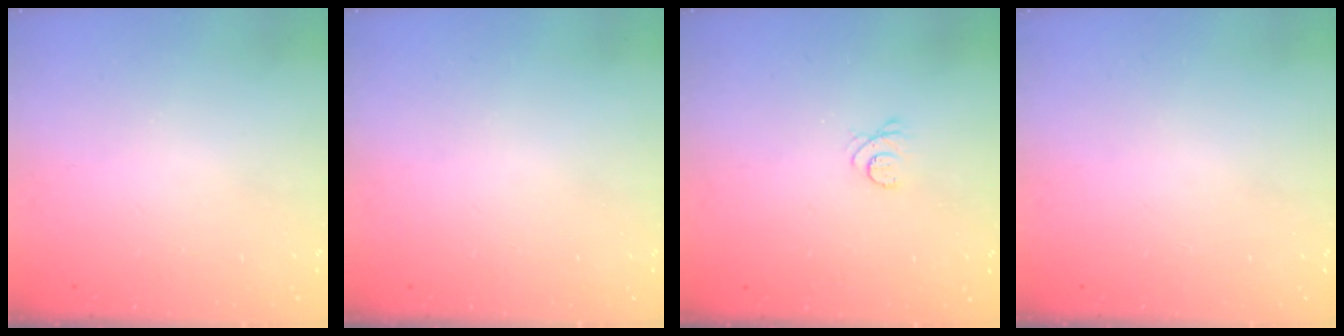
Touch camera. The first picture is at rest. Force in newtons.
{"total": 0.0}
{"total": 3.0, "press": 2.9, "slide": 0.4}
{"total": 0.0}